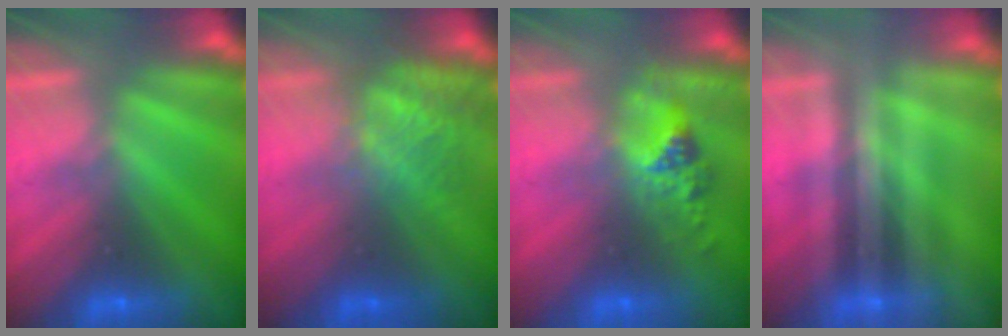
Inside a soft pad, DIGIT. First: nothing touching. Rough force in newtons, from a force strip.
{"total": 4.5}
{"total": 2.5}
{"total": 1.9}